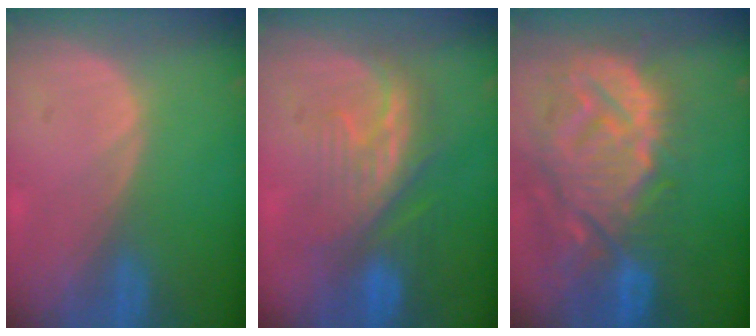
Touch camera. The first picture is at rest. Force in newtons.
{"total": 8.2, "press": 8.0, "slide": 2.0}
{"total": 14.3, "press": 12.3, "slide": 7.4}